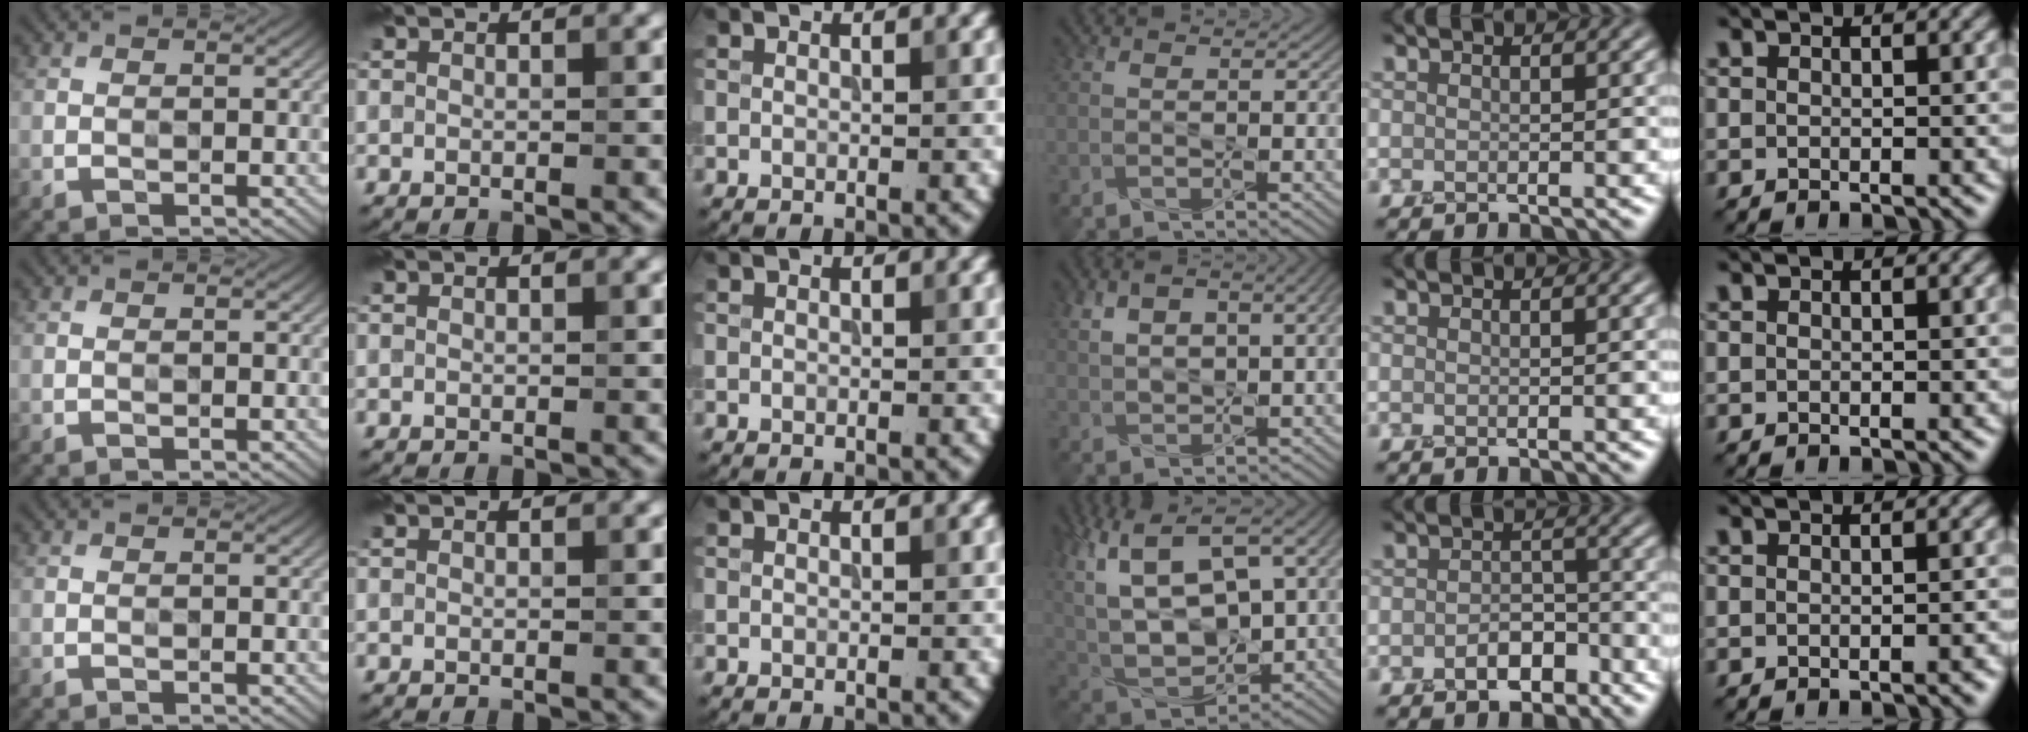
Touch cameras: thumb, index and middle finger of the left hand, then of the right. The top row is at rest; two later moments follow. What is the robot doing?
{"motion": "squeeze", "object": "air blower"}